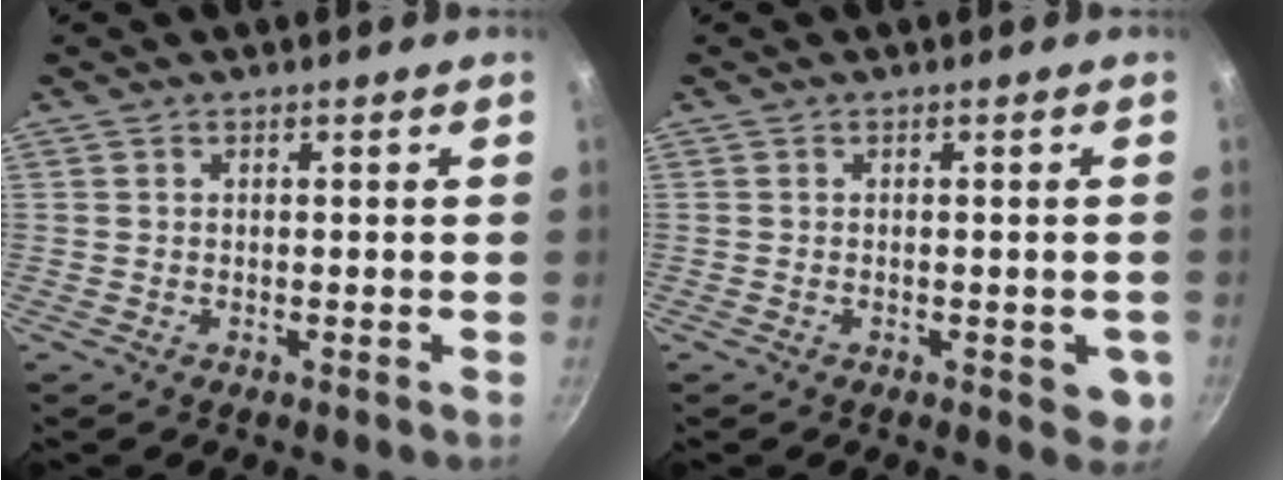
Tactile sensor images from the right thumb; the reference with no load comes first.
{"total": 3.9, "force": [-1.0, 2.0, 3.2], "torque": [-0.024, -0.001, -0.012]}